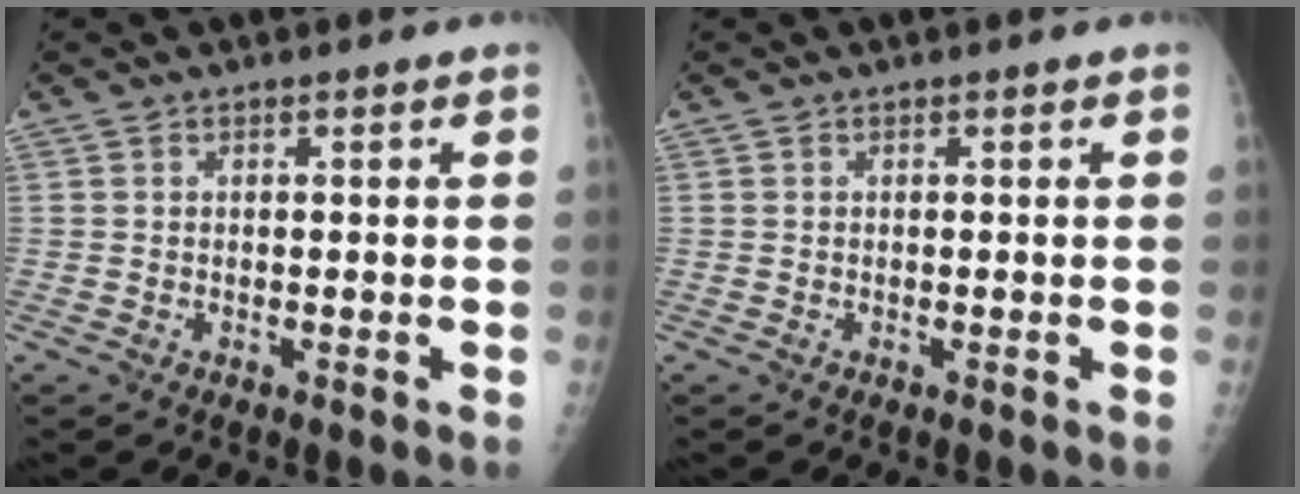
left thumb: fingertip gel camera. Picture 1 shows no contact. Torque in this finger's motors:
{"motor_torque": [0.08, 0.08, 0.00, 0.00, 0.00]}